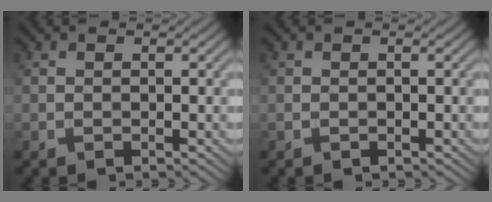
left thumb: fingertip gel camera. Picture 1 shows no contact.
{"total": 0.0}